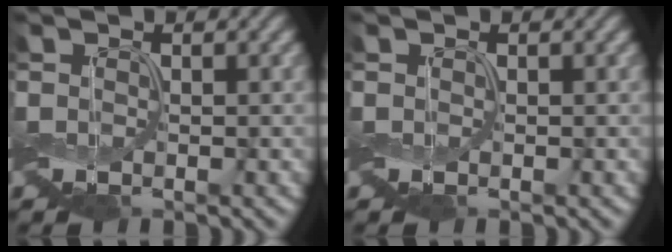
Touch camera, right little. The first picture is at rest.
{"total": 0.0}